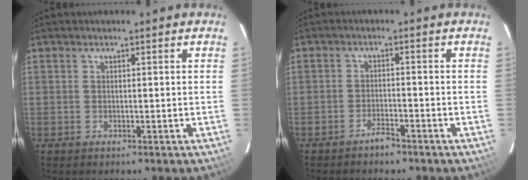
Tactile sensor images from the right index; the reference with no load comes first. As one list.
[{"total": 2.6, "force": [-2.3, 0.5, 1.0], "torque": [-0.027, 0.003, -0.036]}]